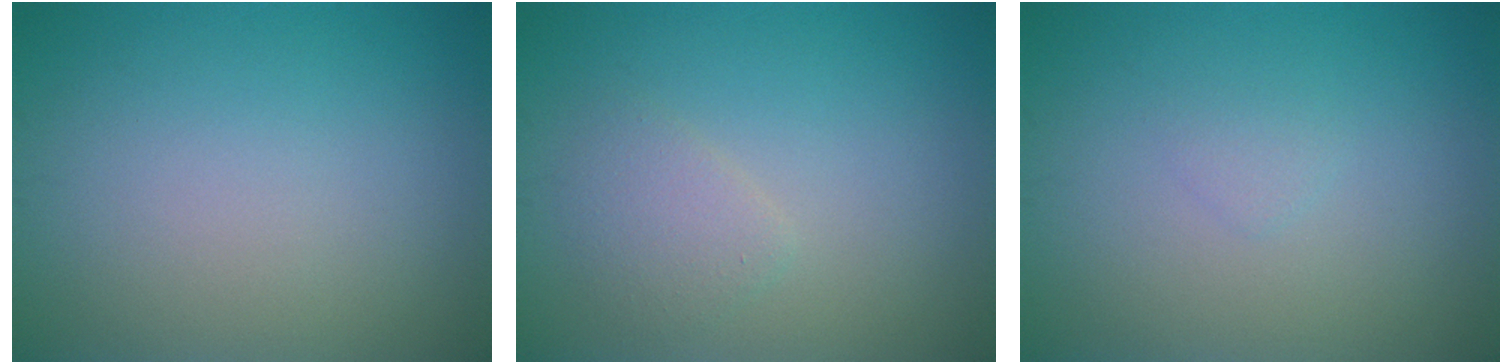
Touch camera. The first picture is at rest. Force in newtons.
{"total": 1.8, "press": 1.8, "slide": 0.2}
{"total": 0.6, "press": 0.6, "slide": 0.0}